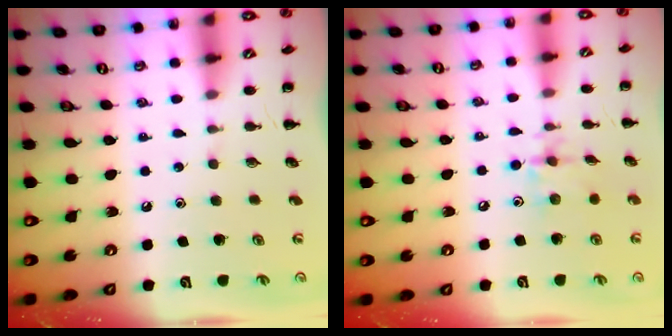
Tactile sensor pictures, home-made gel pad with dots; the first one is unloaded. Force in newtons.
{"total": 5.4, "press": 5.4, "slide": 0.5}